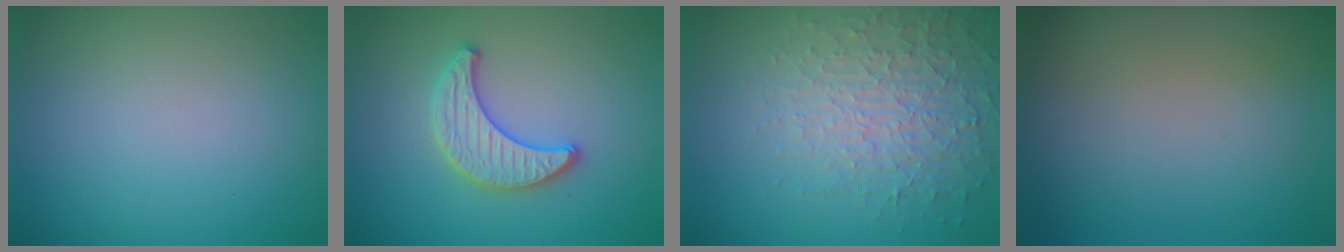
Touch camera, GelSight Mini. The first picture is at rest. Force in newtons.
{"total": 3.3, "press": 3.2, "slide": 0.3}
{"total": 3.9, "press": 3.9, "slide": 0.3}
{"total": 0.0}